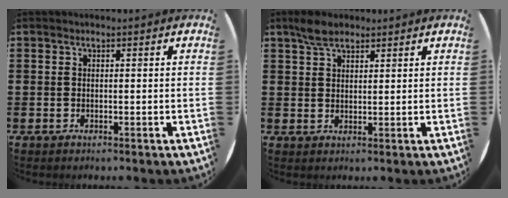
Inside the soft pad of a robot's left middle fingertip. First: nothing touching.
{"total": 3.7, "force": [3.0, 1.6, 1.5], "torque": [-0.026, 0.004, 0.054]}